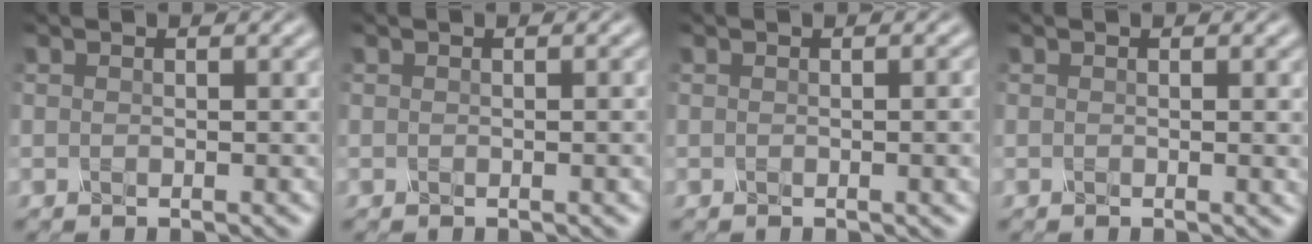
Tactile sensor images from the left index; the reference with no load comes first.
{"total": 1.1, "force": [-0.1, 0.4, 1.0], "torque": [-0.009, 0.003, -0.004]}
{"total": 2.6, "force": [-0.1, 0.9, 2.4], "torque": [-0.019, 0.007, -0.005]}
{"total": 1.3, "force": [0.1, 0.5, 1.2], "torque": [-0.010, 0.002, -0.003]}